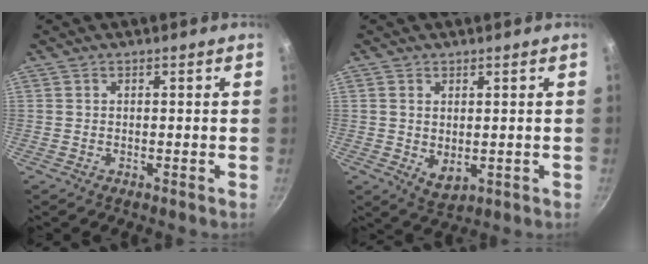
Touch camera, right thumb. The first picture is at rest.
{"total": 4.3, "force": [0.3, 2.7, 3.3], "torque": [-0.053, -0.012, 0.013]}